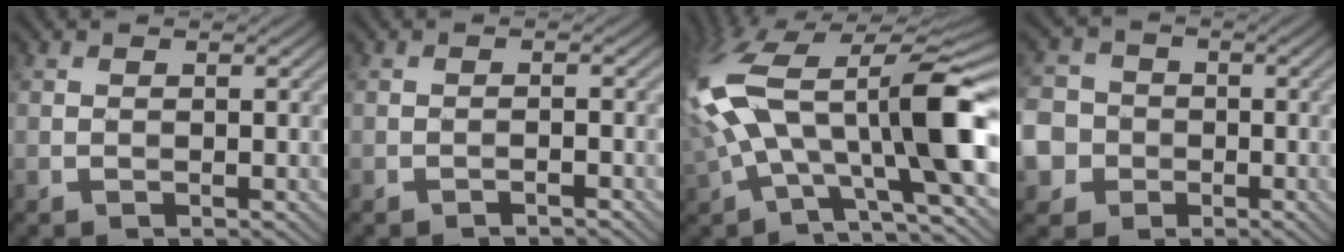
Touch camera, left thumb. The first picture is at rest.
{"total": 0.9, "force": [-0.9, -0.1, 0.2], "torque": [-0.002, 0.004, -0.018]}
{"total": 16.5, "force": [0.8, 6.6, 15.1], "torque": [-0.304, 0.006, 0.010]}
{"total": 8.0, "force": [-2.7, 7.2, 2.2], "torque": [-0.081, -0.021, -0.075]}